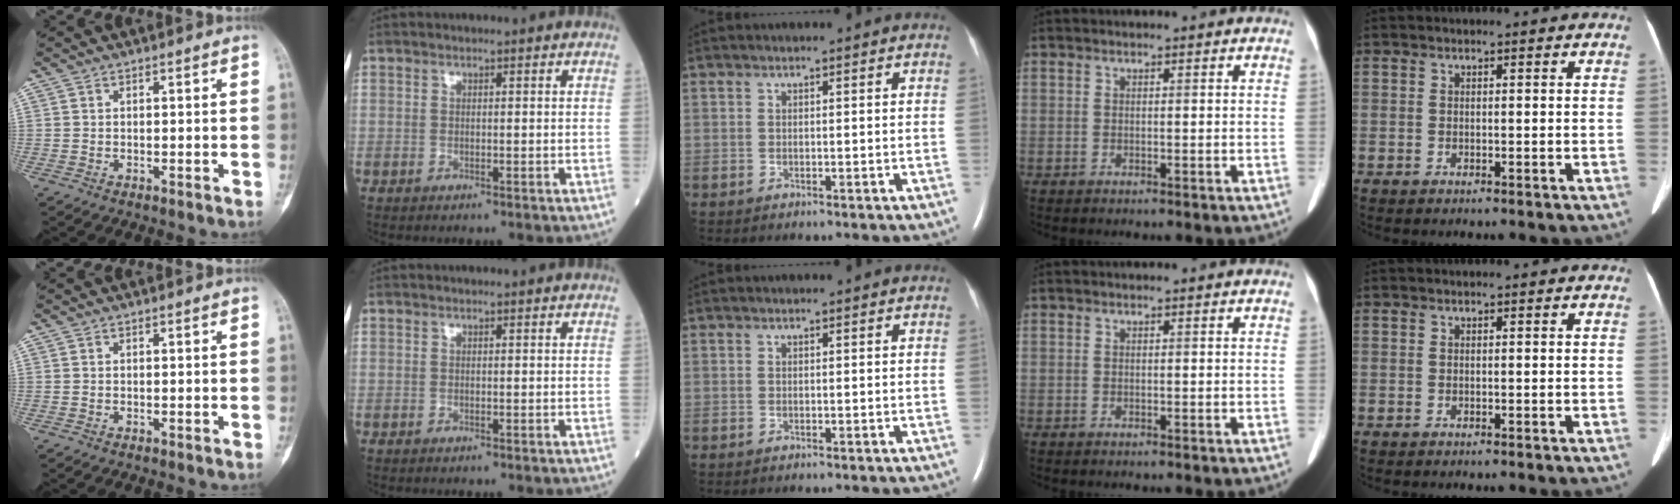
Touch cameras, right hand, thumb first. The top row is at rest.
{}